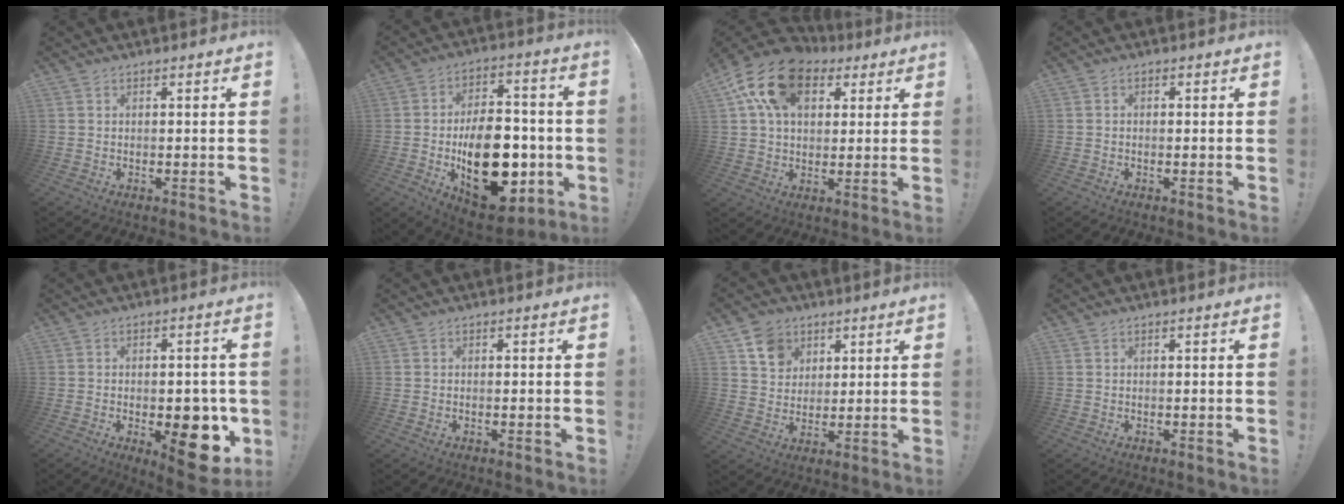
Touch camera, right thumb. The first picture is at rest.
{"total": 24.2, "force": [-5.4, 14.4, 18.8], "torque": [-0.292, 0.029, -0.068]}
{"total": 17.5, "force": [7.4, 11.8, 10.5], "torque": [-0.183, -0.017, 0.137]}
{"total": 0.9, "force": [-0.6, 0.4, 0.5], "torque": [-0.011, 0.004, -0.011]}
{"total": 12.6, "force": [-3.4, 6.5, 10.3], "torque": [-0.096, 0.004, -0.043]}
{"total": 0.0}
{"total": 9.5, "force": [5.0, 7.6, 2.6], "torque": [-0.037, -0.026, 0.100]}
{"total": 0.0}